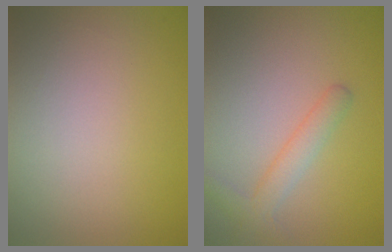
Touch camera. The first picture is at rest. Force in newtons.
{"total": 2.4, "press": 2.4, "slide": 0.1}